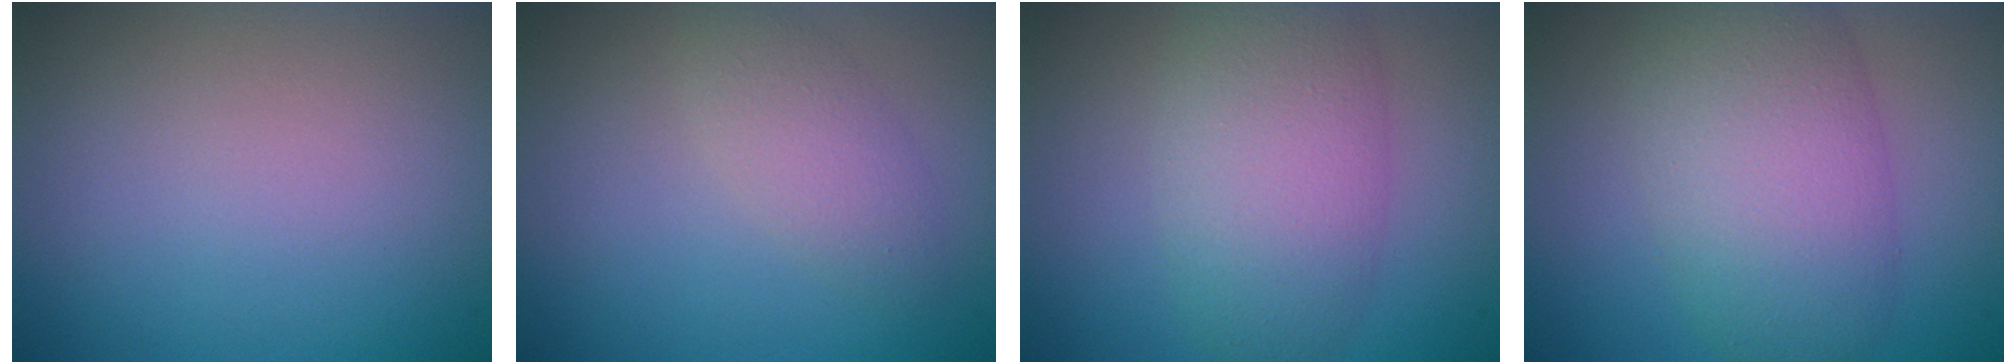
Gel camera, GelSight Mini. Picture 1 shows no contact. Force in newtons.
{"total": 2.4, "press": 2.4, "slide": 0.0}
{"total": 6.1, "press": 6.1, "slide": 0.2}
{"total": 7.6, "press": 7.6, "slide": 0.2}